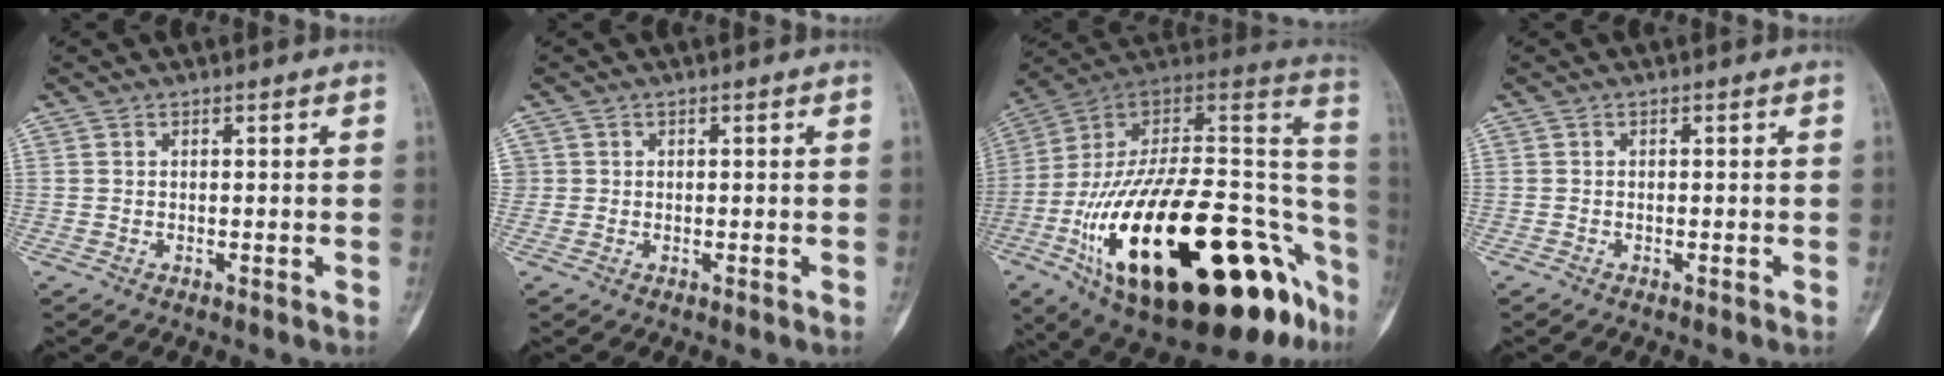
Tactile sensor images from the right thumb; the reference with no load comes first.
{"total": 1.1, "force": [0.1, 1.1, -0.1], "torque": [0.017, 0.007, -0.002]}
{"total": 43.6, "force": [-15.4, 18.9, 36.2], "torque": [-0.489, 0.063, -0.237]}
{"total": 0.0}